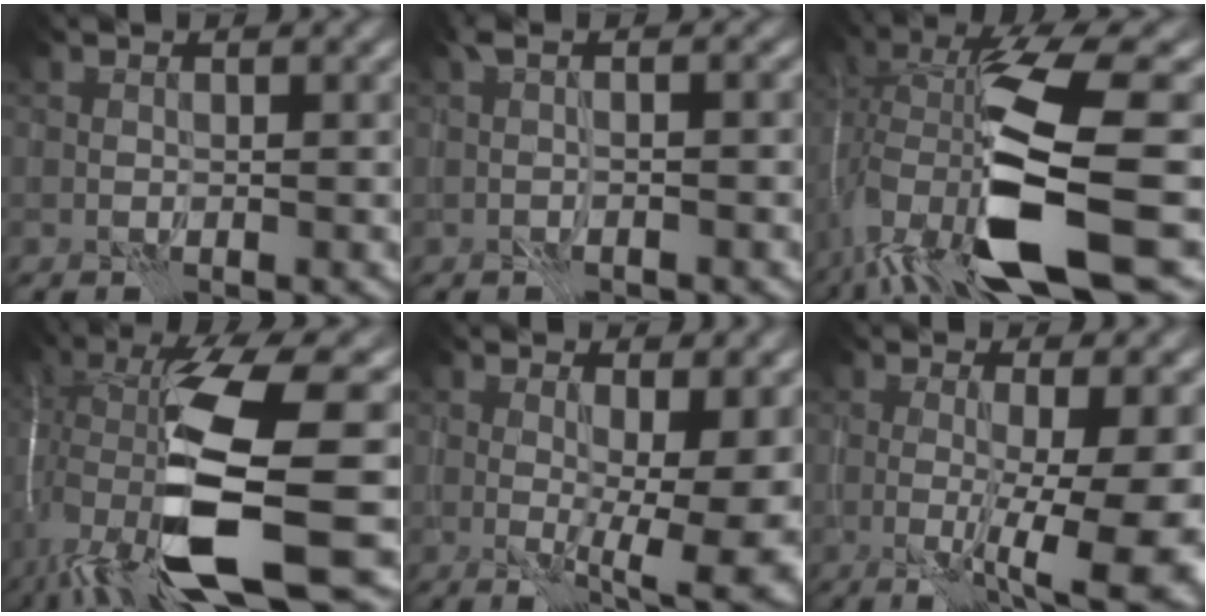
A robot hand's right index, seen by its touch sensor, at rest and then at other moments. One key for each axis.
{"total": 1.5, "fx": -0.5, "fy": 0.2, "fz": 1.4, "tx": -0.029, "ty": 0.002, "tz": -0.012}
{"total": 13.0, "fx": -2.8, "fy": 3.6, "fz": 12.2, "tx": -0.238, "ty": -0.018, "tz": -0.037}
{"total": 14.1, "fx": -1.9, "fy": 3.6, "fz": 13.5, "tx": -0.268, "ty": -0.019, "tz": -0.021}
{"total": 8.4, "fx": 0.0, "fy": 2.6, "fz": 8.0, "tx": -0.114, "ty": -0.016, "tz": 0.006}
{"total": 9.6, "fx": -1.6, "fy": 2.1, "fz": 9.3, "tx": -0.139, "ty": -0.018, "tz": -0.014}